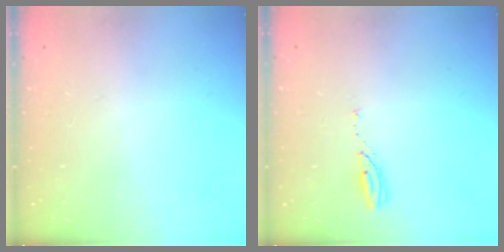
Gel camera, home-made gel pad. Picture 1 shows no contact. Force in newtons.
{"total": 3.0, "press": 2.9, "slide": 0.3}